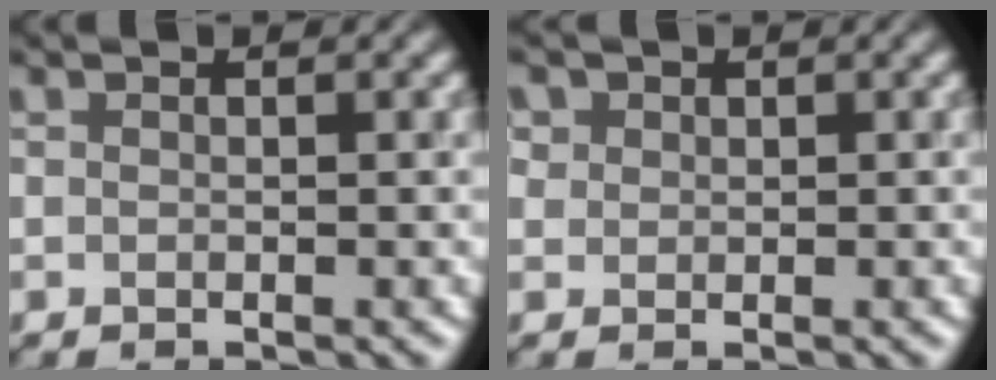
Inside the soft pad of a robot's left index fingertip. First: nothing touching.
{"total": 2.2, "force": [1.1, 1.9, 0.6], "torque": [-0.016, 0.009, 0.023]}